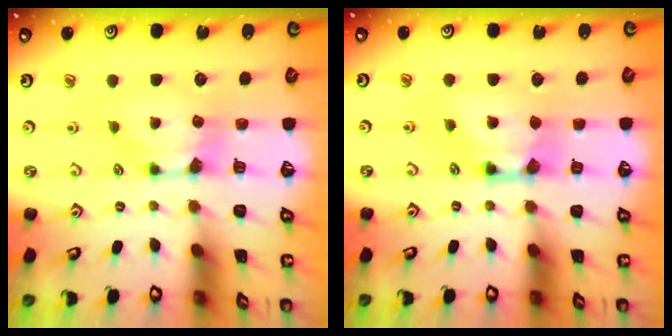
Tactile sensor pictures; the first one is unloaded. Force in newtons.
{"total": 3.0, "press": 3.0, "slide": 0.2}